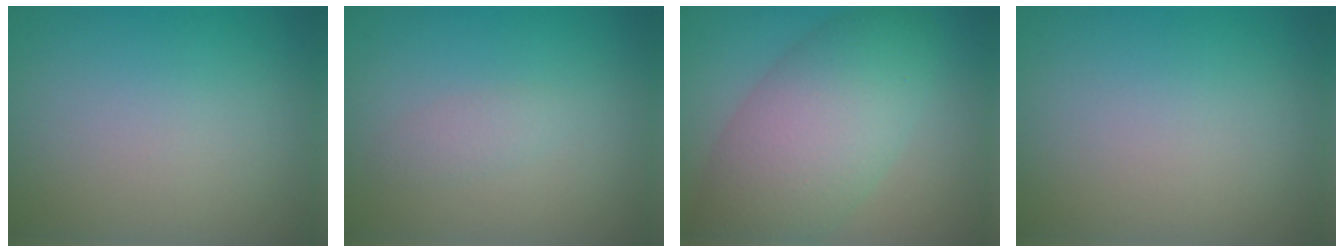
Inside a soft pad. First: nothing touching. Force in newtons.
{"total": 1.2, "press": 1.2, "slide": 0.1}
{"total": 8.1, "press": 8.0, "slide": 0.4}
{"total": 0.0}